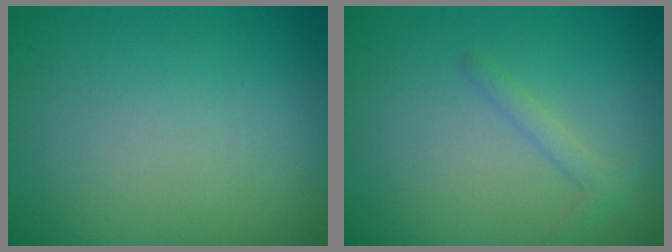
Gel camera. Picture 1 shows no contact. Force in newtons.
{"total": 1.3, "press": 1.3, "slide": 0.1}